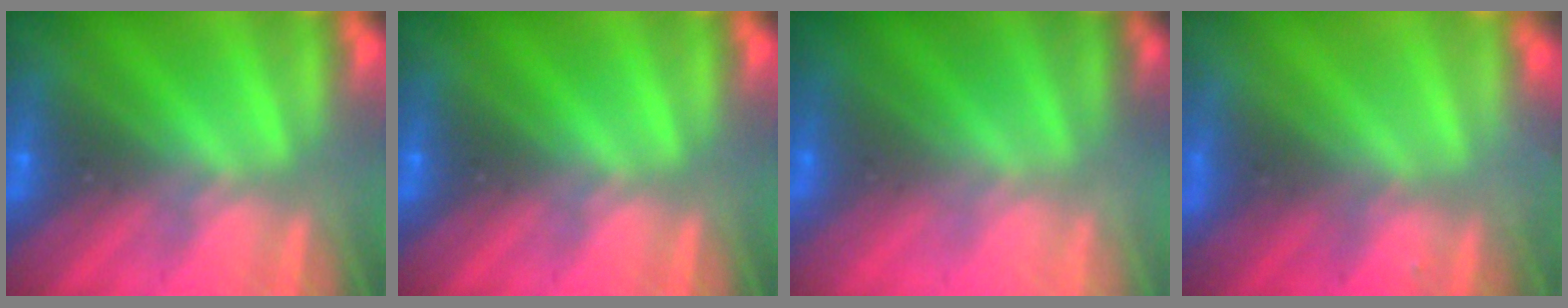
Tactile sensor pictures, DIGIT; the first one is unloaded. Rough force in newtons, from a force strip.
{"total": 0.0}
{"total": 2.9}
{"total": 8.2}